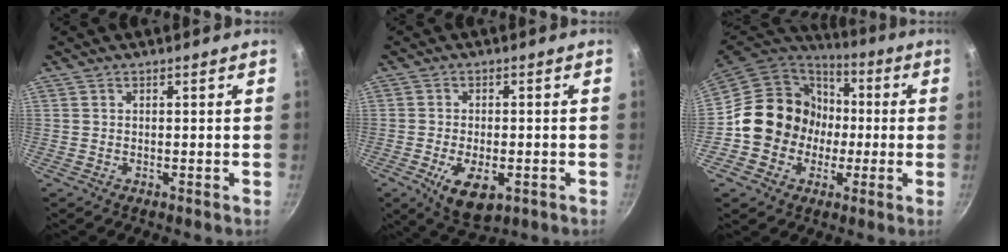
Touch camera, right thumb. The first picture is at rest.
{"total": 8.8, "force": [-3.1, 4.4, 7.0], "torque": [-0.109, 0.000, -0.041]}
{"total": 16.3, "force": [-1.1, 15.1, 6.1], "torque": [-0.064, 0.042, -0.019]}